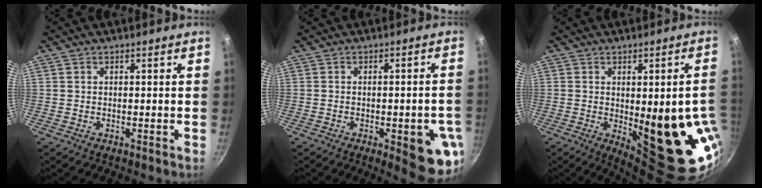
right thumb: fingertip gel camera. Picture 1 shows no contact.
{"total": 11.4, "force": [-3.5, 3.6, 10.2], "torque": [-0.098, 0.008, -0.040]}
{"total": 19.5, "force": [-2.5, 6.8, 18.1], "torque": [-0.206, -0.025, -0.012]}